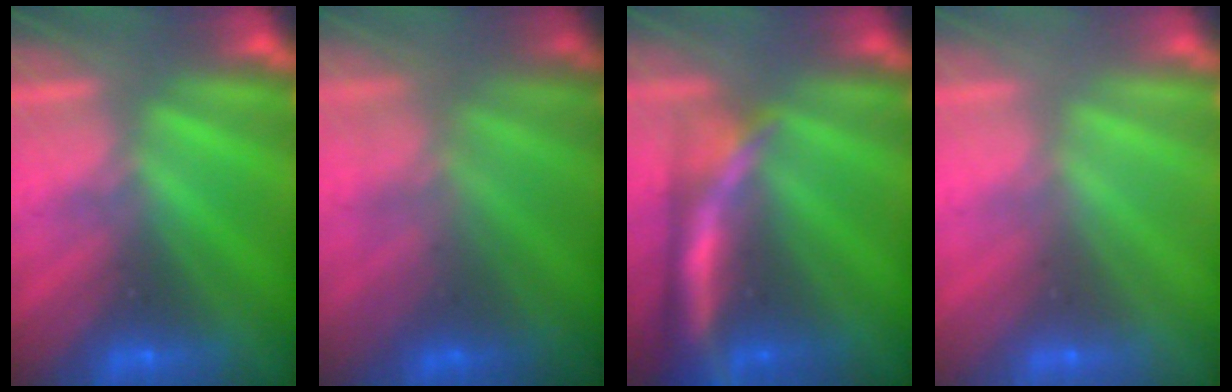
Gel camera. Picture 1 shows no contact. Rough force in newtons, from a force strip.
{"total": 3.7}
{"total": 7.2}
{"total": 3.3}